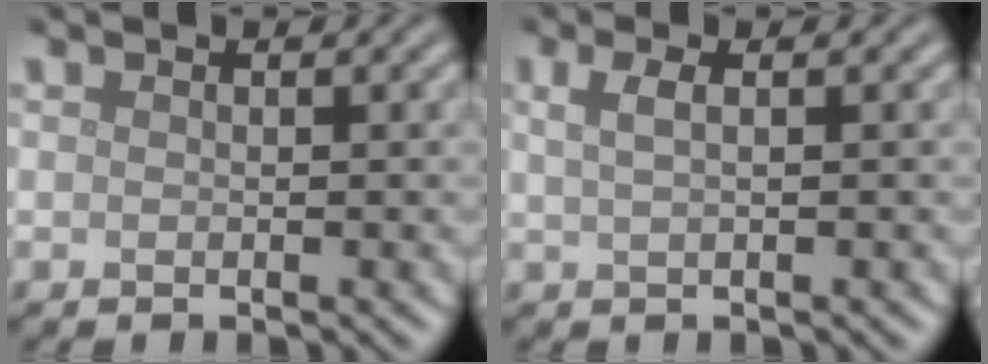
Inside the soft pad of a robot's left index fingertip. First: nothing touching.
{"total": 2.0, "force": [0.7, 0.8, 1.7], "torque": [-0.026, 0.003, 0.010]}